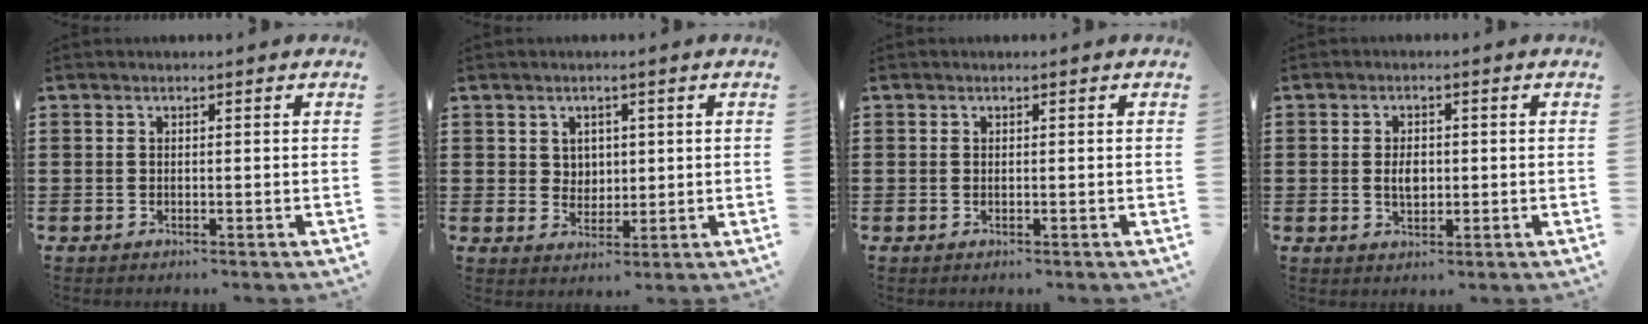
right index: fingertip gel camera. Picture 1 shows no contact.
{"total": 2.7, "force": [1.3, 2.3, 0.6], "torque": [-0.014, 0.006, 0.021]}
{"total": 0.0}
{"total": 3.2, "force": [-0.1, 1.8, 2.7], "torque": [-0.044, 0.000, -0.004]}